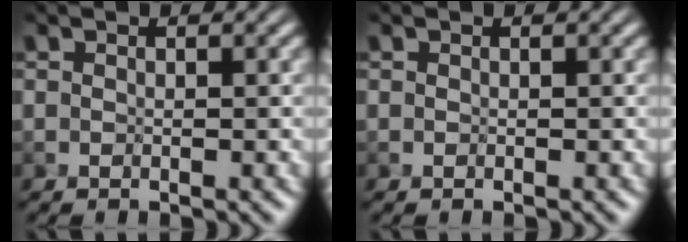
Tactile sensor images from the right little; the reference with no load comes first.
{"total": 0.0}